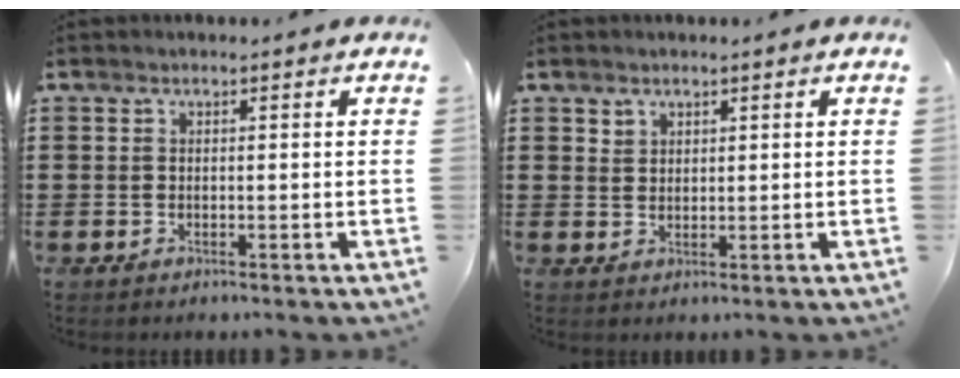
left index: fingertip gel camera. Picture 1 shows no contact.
{"total": 1.7, "force": [1.4, 1.0, 0.1], "torque": [0.003, -0.002, 0.026]}